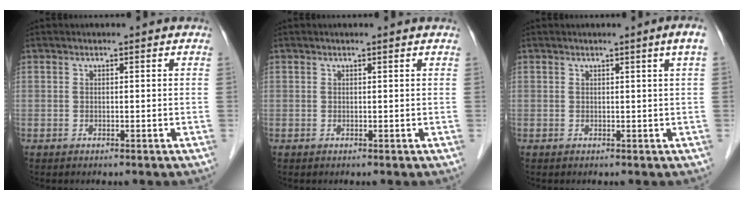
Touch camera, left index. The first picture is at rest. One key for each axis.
{"total": 0.9, "fx": 0.9, "fy": 0.0, "fz": 0.3, "tx": -0.012, "ty": 0.007, "tz": 0.010}
{"total": 1.5, "fx": 0.5, "fy": -0.6, "fz": 1.3, "tx": -0.020, "ty": -0.002, "tz": 0.011}